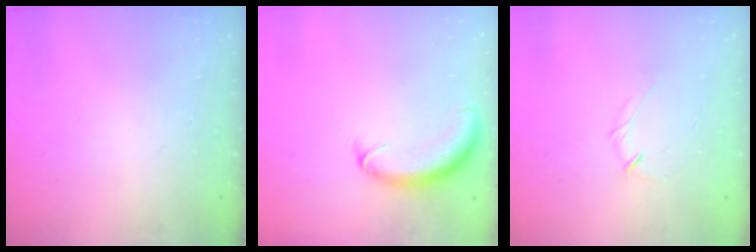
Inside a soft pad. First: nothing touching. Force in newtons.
{"total": 11.5, "press": 11.2, "slide": 2.6}
{"total": 4.1, "press": 4.0, "slide": 0.9}